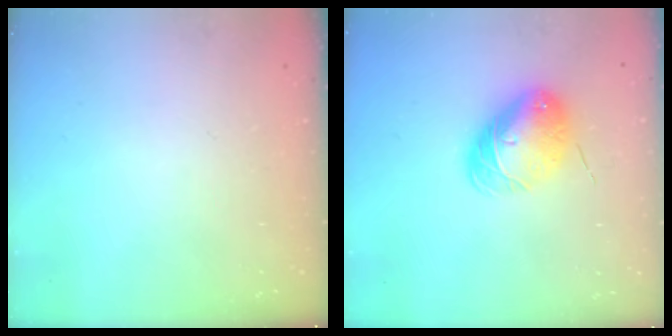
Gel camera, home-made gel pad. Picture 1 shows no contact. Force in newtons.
{"total": 9.3, "press": 9.1, "slide": 2.0}